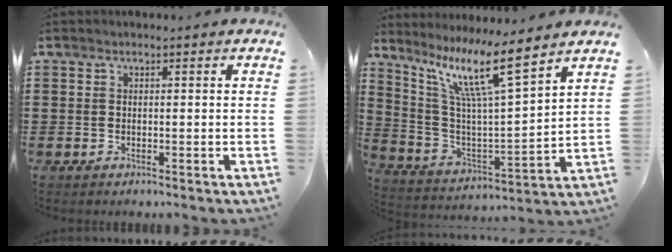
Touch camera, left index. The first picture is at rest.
{"total": 12.0, "force": [8.4, 0.9, 8.6], "torque": [-0.194, -0.044, 0.137]}